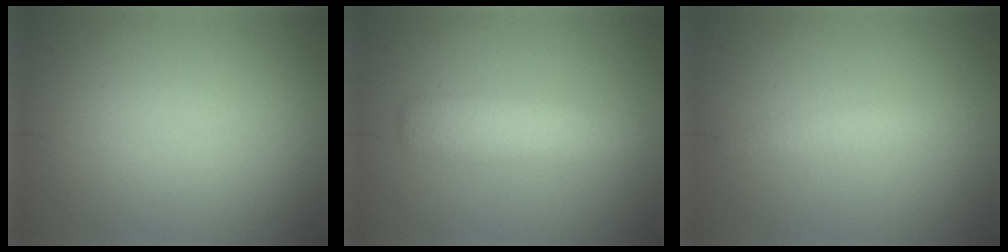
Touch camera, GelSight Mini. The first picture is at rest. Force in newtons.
{"total": 3.7, "press": 3.7, "slide": 0.1}
{"total": 1.4, "press": 1.4, "slide": 0.1}